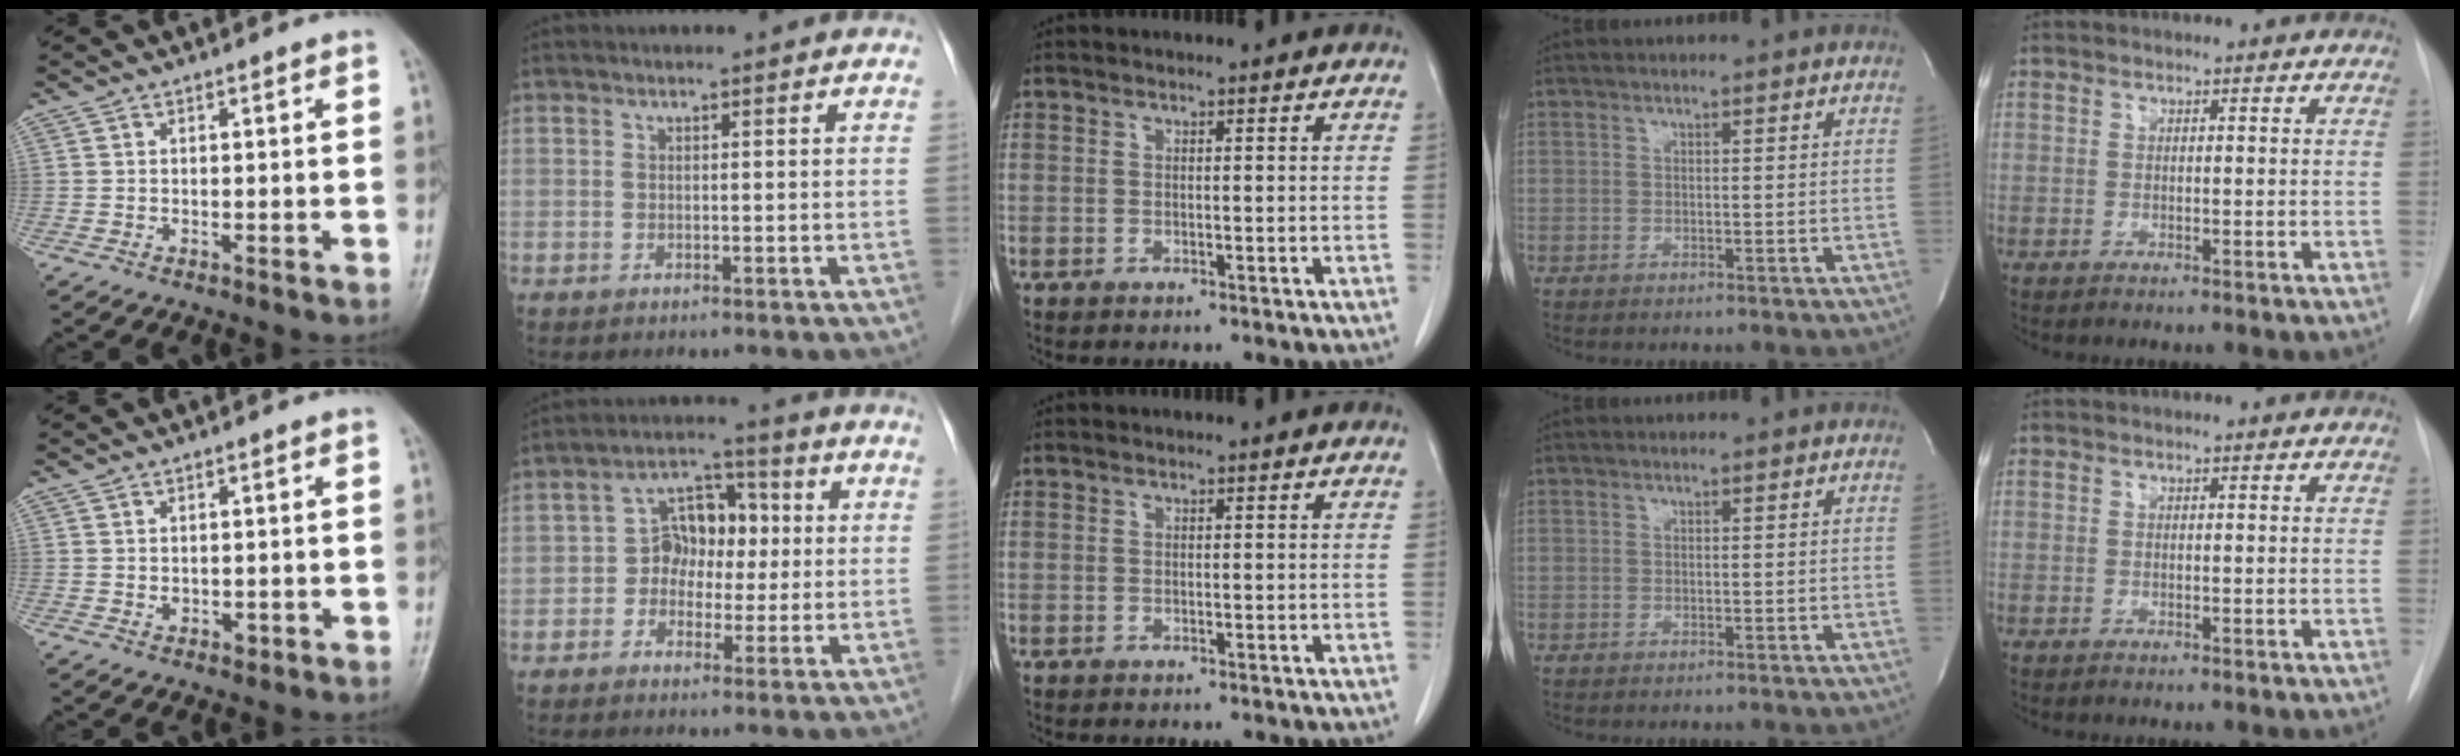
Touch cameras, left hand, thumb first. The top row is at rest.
{"thumb": {"total": 1.9, "force": [-0.1, 1.4, 1.2], "torque": [-0.014, -0.002, 0.005]}, "index": {"total": 7.3, "force": [-0.3, 5.7, 4.5], "torque": [-0.071, 0.029, -0.009]}}